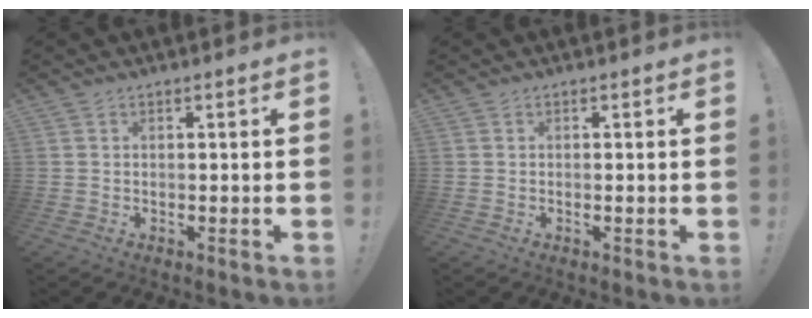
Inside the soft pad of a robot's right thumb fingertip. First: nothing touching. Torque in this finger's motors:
{"motor_torque": [0.18, -0.16, 0.06, -0.02, -0.02]}